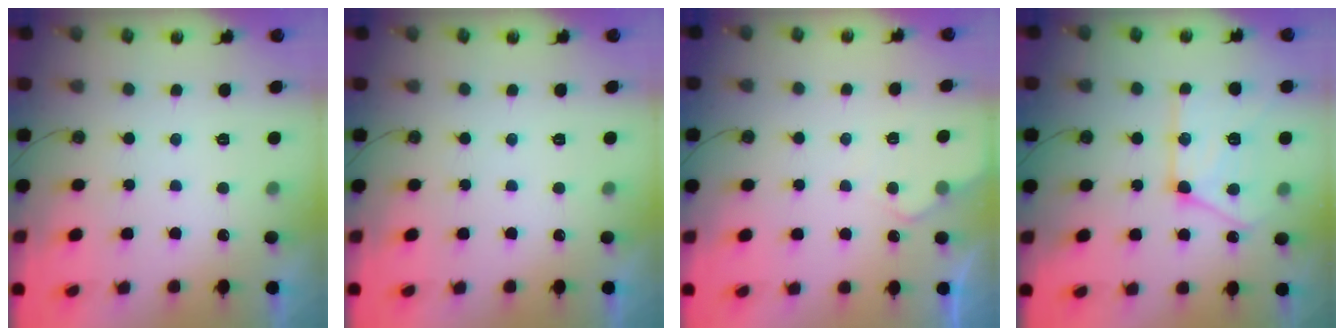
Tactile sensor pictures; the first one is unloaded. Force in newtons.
{"total": 0.0}
{"total": 4.1, "press": 4.0, "slide": 0.5}
{"total": 17.7, "press": 17.7, "slide": 1.3}